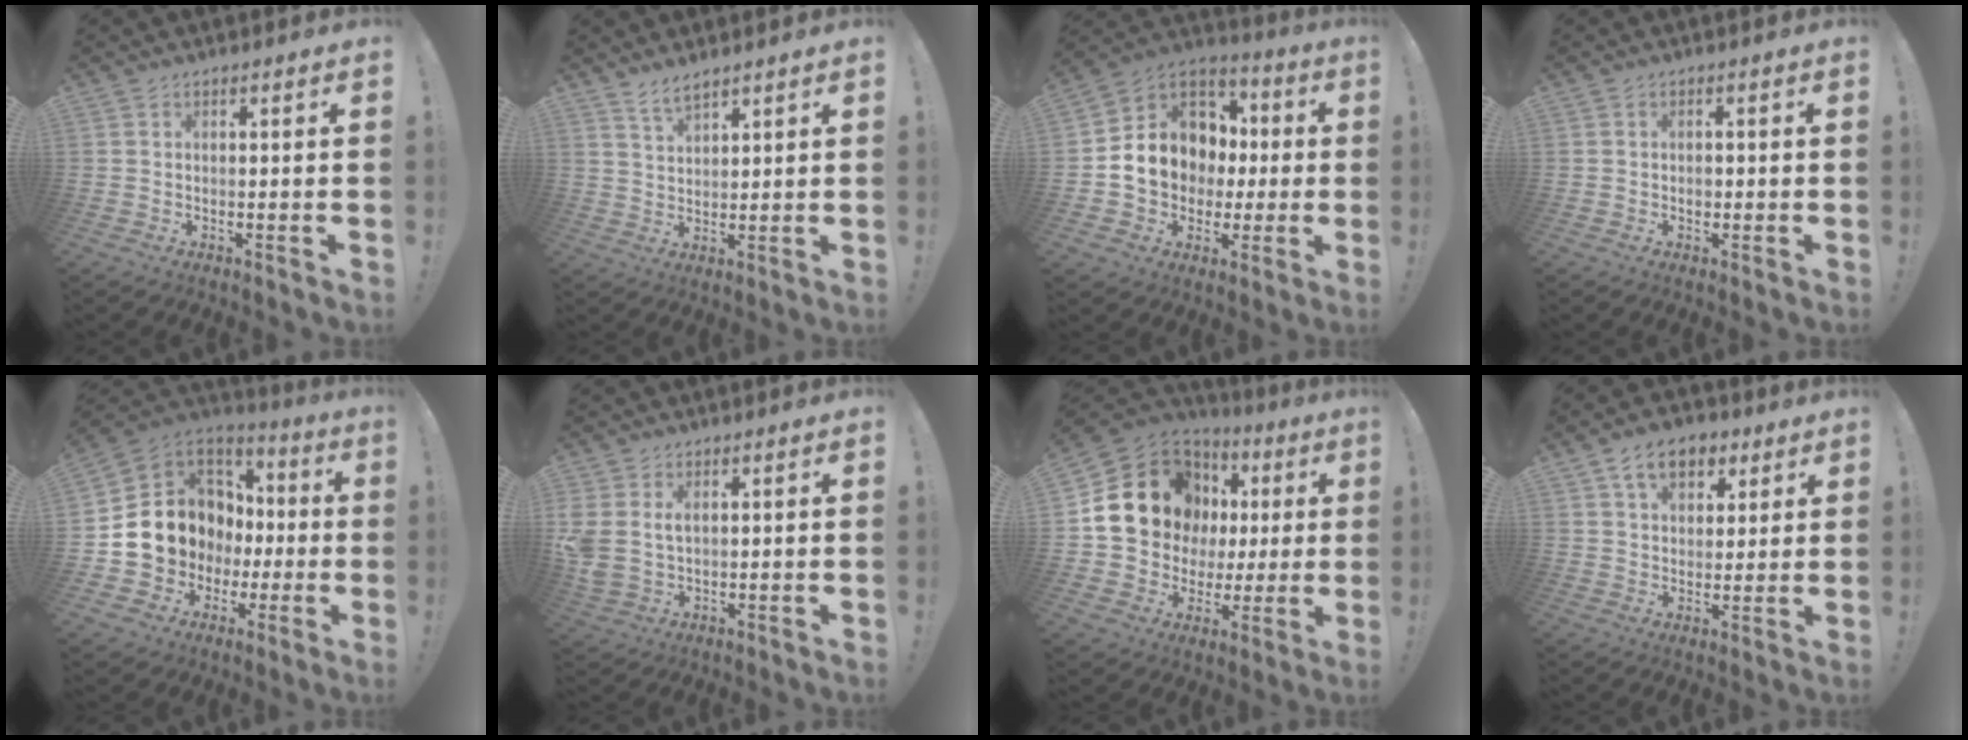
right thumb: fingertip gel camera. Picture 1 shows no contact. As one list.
[{"total": 4.4, "force": [3.9, 1.1, 1.7], "torque": [-0.027, -0.027, 0.070]}, {"total": 14.0, "force": [0.2, 12.2, 6.7], "torque": [-0.092, 0.004, 0.022]}, {"total": 1.6, "force": [-0.5, 1.3, 0.7], "torque": [-0.007, 0.003, -0.011]}, {"total": 13.5, "force": [-0.8, 12.7, 4.3], "torque": [-0.060, 0.002, 0.023]}, {"total": 5.1, "force": [1.8, 3.6, 3.2], "torque": [-0.069, -0.007, 0.031]}, {"total": 20.5, "force": [6.7, 16.1, 10.6], "torque": [-0.167, -0.028, 0.160]}, {"total": 11.0, "force": [5.5, 7.3, 6.0], "torque": [-0.084, -0.011, 0.103]}]